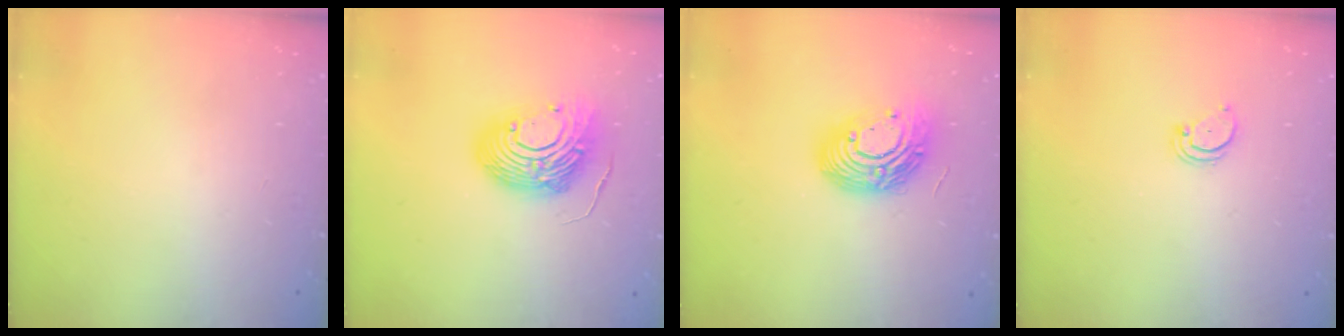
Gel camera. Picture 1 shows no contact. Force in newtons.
{"total": 14.1, "press": 14.0, "slide": 1.2}
{"total": 14.7, "press": 14.6, "slide": 1.0}
{"total": 2.0, "press": 2.0, "slide": 0.2}